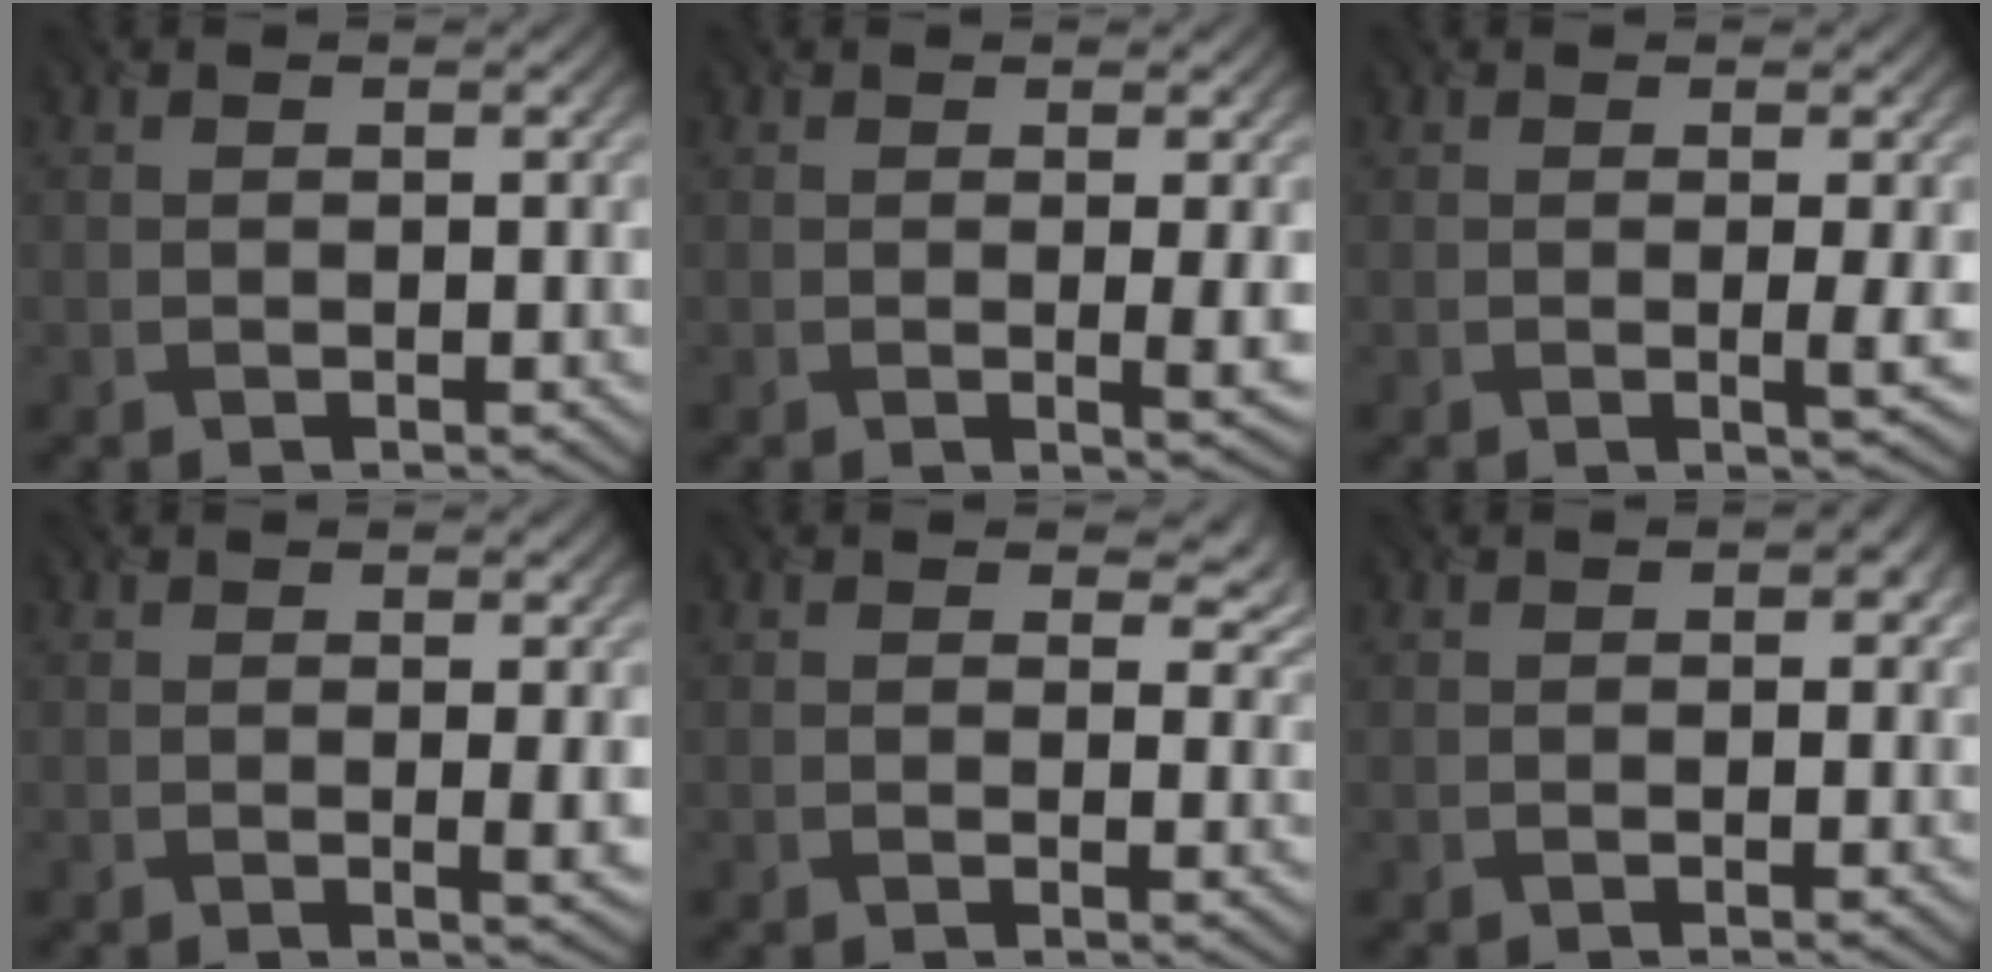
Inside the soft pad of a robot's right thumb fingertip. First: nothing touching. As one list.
[{"total": 2.0, "force": [0.2, 0.2, 2.0], "torque": [-0.037, -0.004, 0.004]}, {"total": 1.6, "force": [0.1, 0.0, 1.6], "torque": [-0.035, -0.001, -0.003]}, {"total": 1.6, "force": [0.1, 0.1, 1.6], "torque": [-0.029, -0.003, 0.000]}, {"total": 2.9, "force": [1.6, 1.8, 1.5], "torque": [-0.023, -0.010, 0.018]}, {"total": 0.8, "force": [0.0, 0.7, 0.4], "torque": [-0.004, -0.006, -0.004]}]